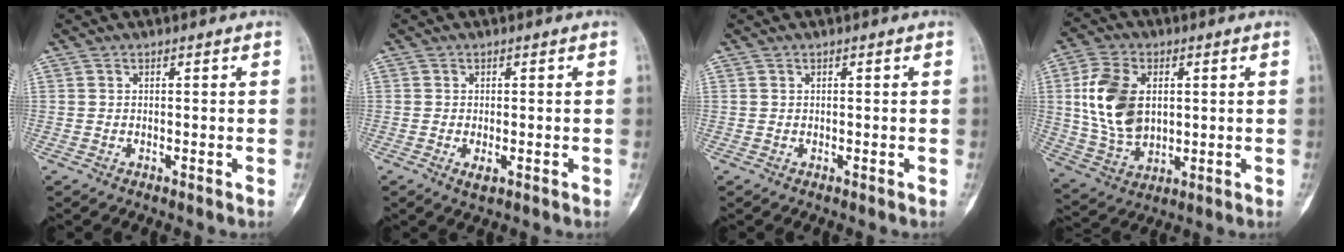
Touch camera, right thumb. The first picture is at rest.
{"total": 1.8, "force": [-0.6, 0.9, 1.4], "torque": [-0.030, -0.003, -0.012]}
{"total": 0.0}
{"total": 14.1, "force": [2.1, 9.4, 10.4], "torque": [-0.190, -0.005, 0.046]}